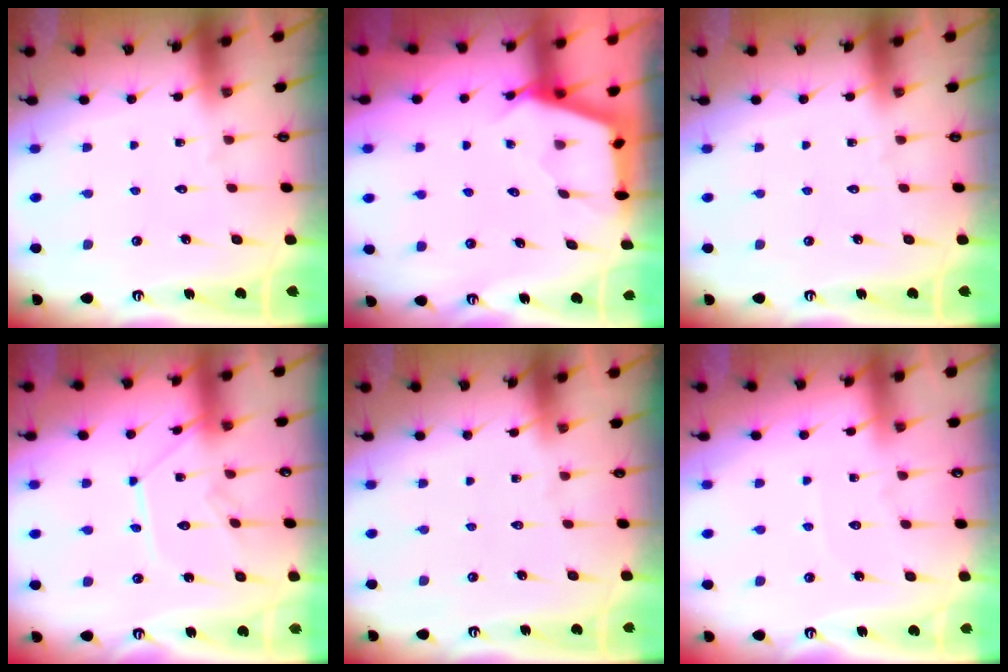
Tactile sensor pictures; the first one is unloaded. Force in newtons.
{"total": 3.0, "press": 3.0, "slide": 0.3}
{"total": 0.0}
{"total": 10.2, "press": 10.2, "slide": 0.4}
{"total": 0.0}
{"total": 2.0, "press": 2.0, "slide": 0.3}